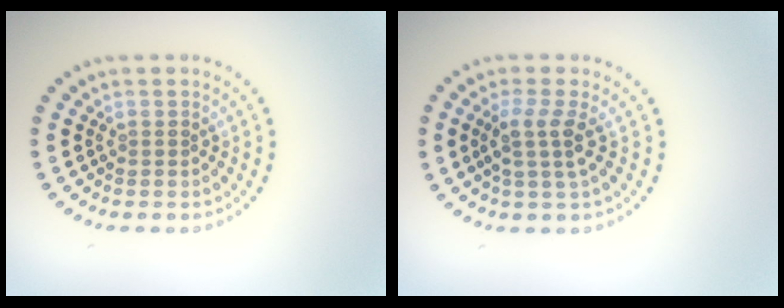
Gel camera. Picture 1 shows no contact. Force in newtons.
{"total": 2.7, "press": 2.1, "slide": 1.6}